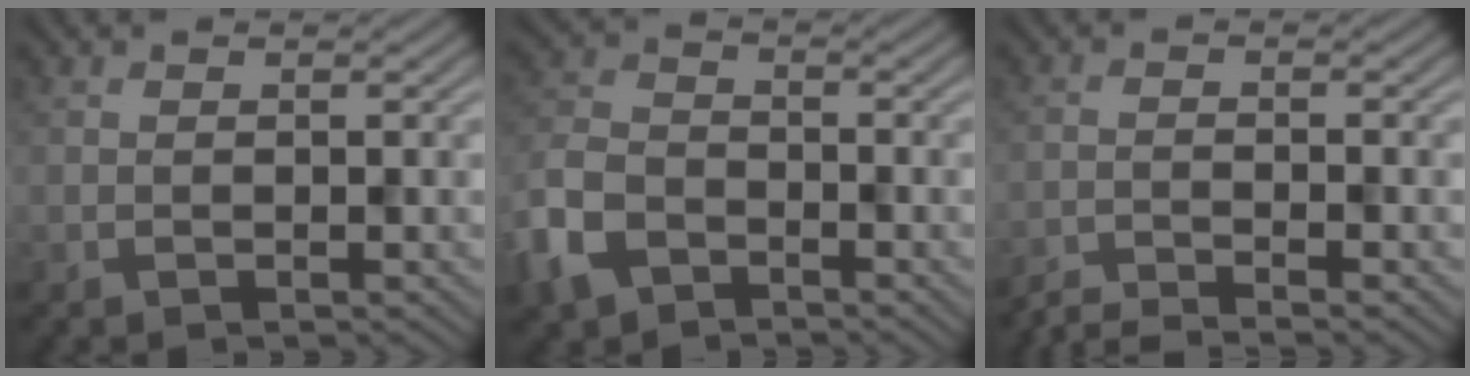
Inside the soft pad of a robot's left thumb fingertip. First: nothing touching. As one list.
[{"total": 7.3, "force": [-4.6, 4.4, 3.5], "torque": [-0.097, -0.008, -0.110]}, {"total": 3.8, "force": [-3.3, 0.3, 1.8], "torque": [-0.033, -0.001, -0.072]}]